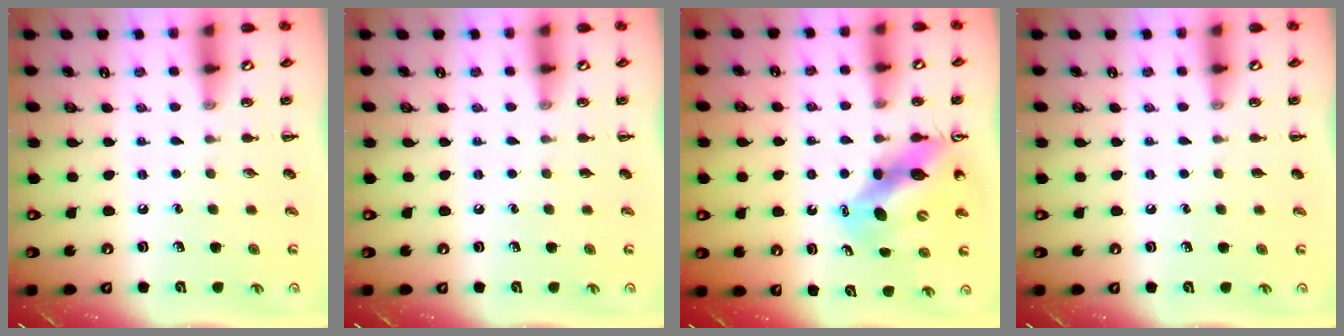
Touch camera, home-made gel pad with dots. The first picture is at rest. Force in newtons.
{"total": 0.0}
{"total": 9.9, "press": 9.5, "slide": 2.8}
{"total": 0.0}